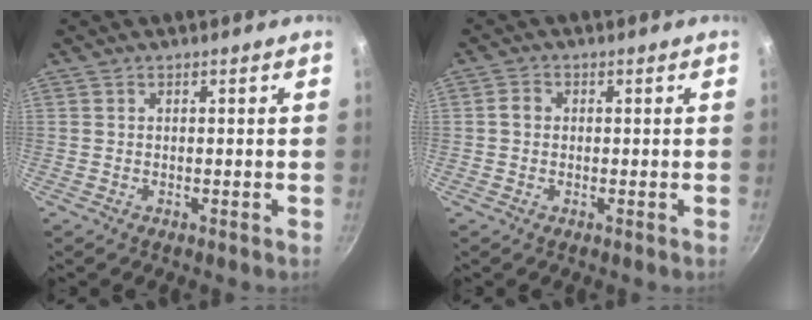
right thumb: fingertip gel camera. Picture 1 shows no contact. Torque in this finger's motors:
{"motor_torque": [-0.24, 0.67, 0.37, -0.30, 0.00]}